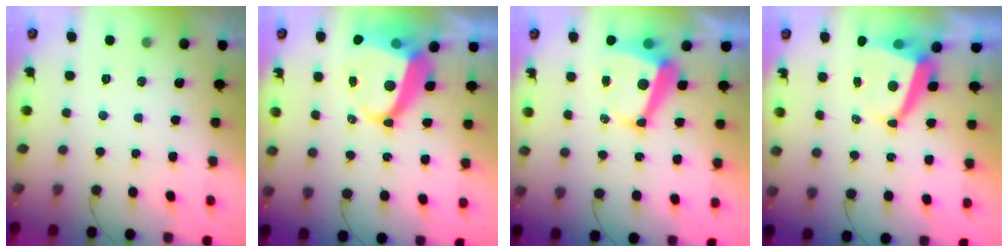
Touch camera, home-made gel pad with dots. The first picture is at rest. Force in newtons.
{"total": 10.4, "press": 10.3, "slide": 1.5}
{"total": 8.2, "press": 8.0, "slide": 1.3}
{"total": 5.8, "press": 5.8, "slide": 0.8}